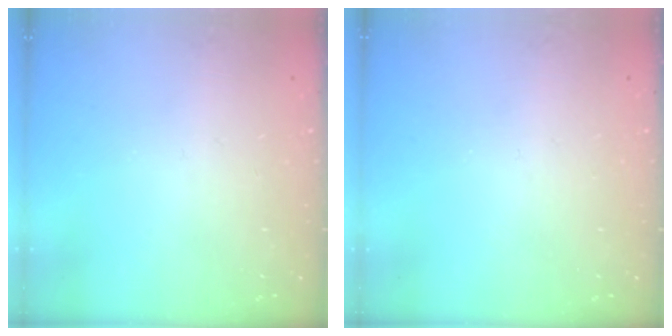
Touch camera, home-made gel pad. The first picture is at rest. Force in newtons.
{"total": 0.0}